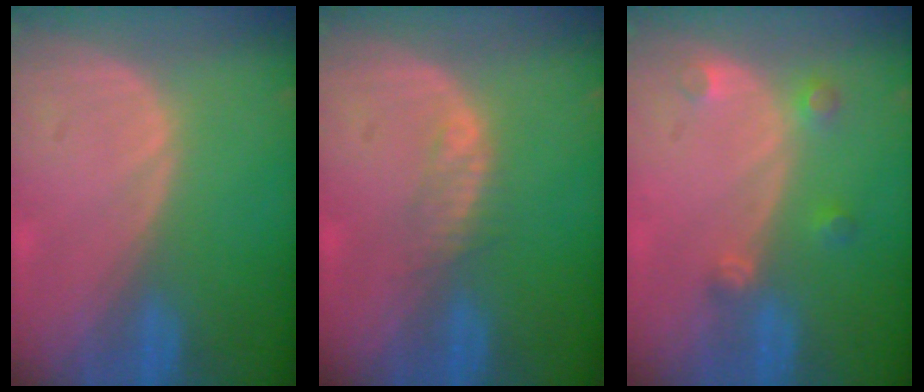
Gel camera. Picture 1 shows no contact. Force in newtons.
{"total": 1.8, "press": 1.8, "slide": 0.1}
{"total": 2.6, "press": 2.6, "slide": 0.2}